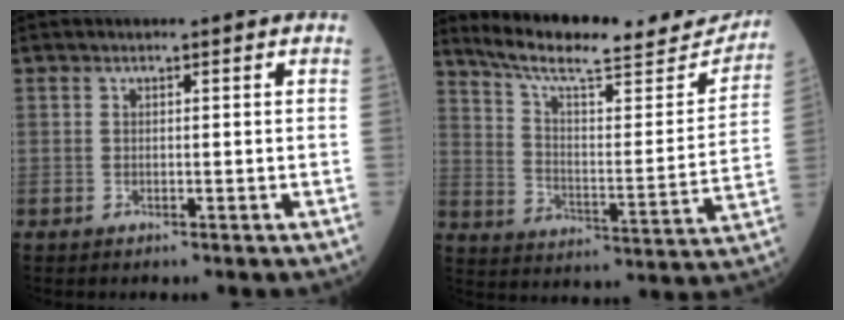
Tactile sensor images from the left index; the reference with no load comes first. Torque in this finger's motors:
{"motor_torque": [-0.08, -0.64, -0.01, 0.01]}